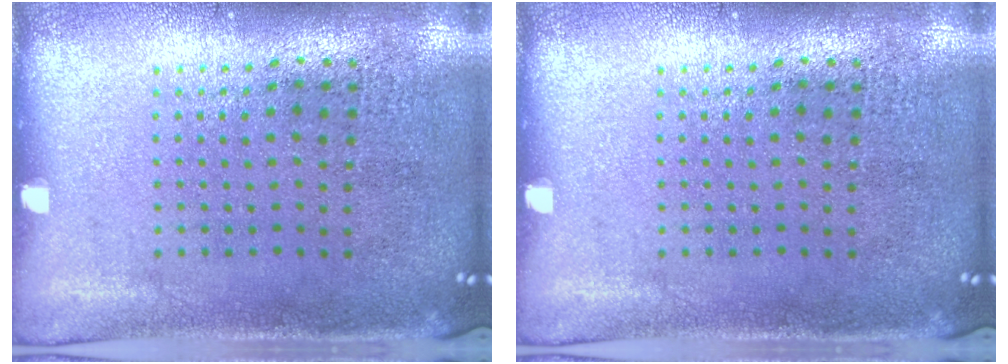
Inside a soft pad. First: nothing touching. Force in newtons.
{"total": 0.0}